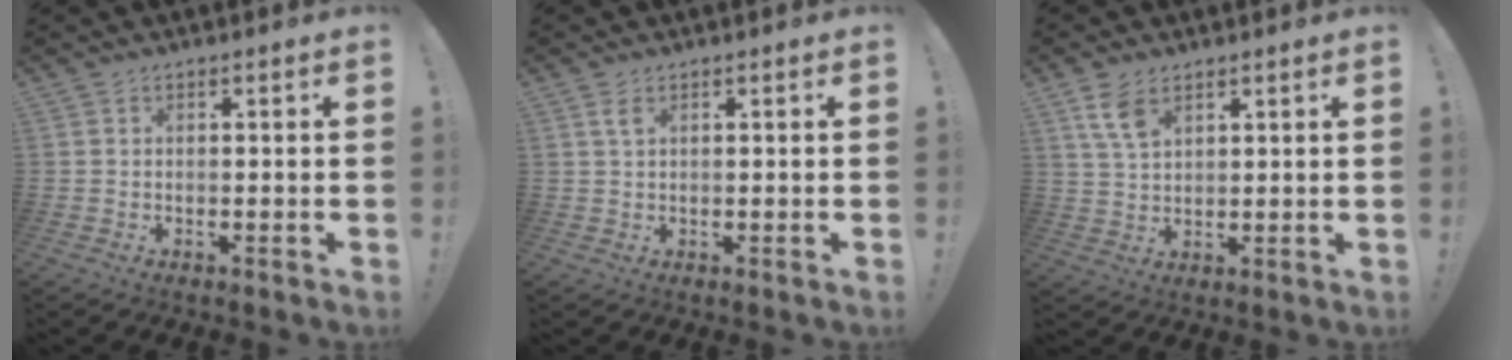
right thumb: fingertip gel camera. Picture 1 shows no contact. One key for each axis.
{"total": 2.4, "fx": 1.2, "fy": 1.0, "fz": 1.9, "tx": -0.034, "ty": 0.000, "tz": 0.019}
{"total": 7.6, "fx": 4.5, "fy": 4.2, "fz": 4.5, "tx": -0.084, "ty": -0.014, "tz": 0.087}